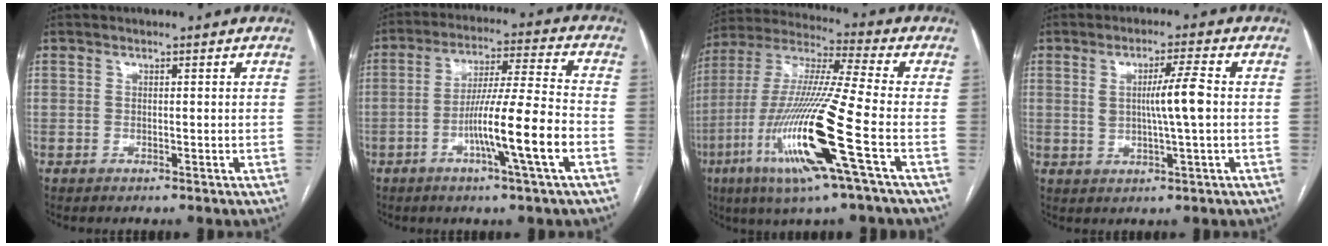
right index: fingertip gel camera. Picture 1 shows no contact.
{"total": 12.6, "force": [-4.4, -0.9, 11.8], "torque": [-0.207, -0.001, -0.079]}
{"total": 19.8, "force": [-7.0, -0.2, 18.5], "torque": [-0.403, -0.028, -0.142]}
{"total": 6.2, "force": [0.5, -0.1, 6.1], "torque": [-0.108, -0.001, 0.010]}